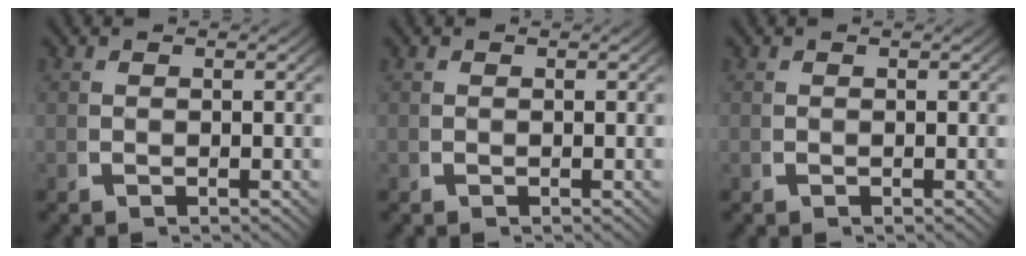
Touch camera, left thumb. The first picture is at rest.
{"total": 0.0}
{"total": 0.0}